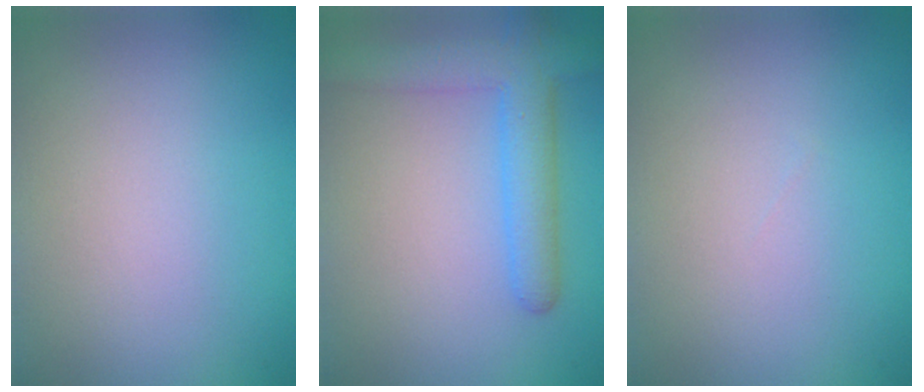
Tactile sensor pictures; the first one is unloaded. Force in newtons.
{"total": 4.7, "press": 4.7, "slide": 0.3}
{"total": 0.0}